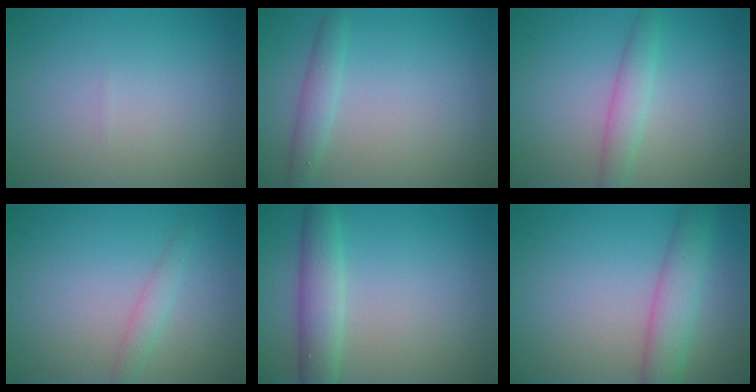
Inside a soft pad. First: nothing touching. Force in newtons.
{"total": 1.8, "press": 1.8, "slide": 0.1}
{"total": 2.2, "press": 2.2, "slide": 0.0}
{"total": 1.4, "press": 1.4, "slide": 0.0}
{"total": 3.6, "press": 3.6, "slide": 0.2}
{"total": 3.9, "press": 3.9, "slide": 0.1}